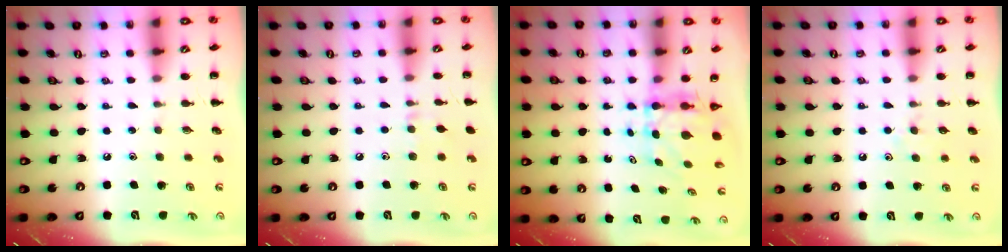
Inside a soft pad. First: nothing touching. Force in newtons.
{"total": 4.8, "press": 4.5, "slide": 1.7}
{"total": 5.3, "press": 5.1, "slide": 1.5}
{"total": 4.9, "press": 4.7, "slide": 1.5}